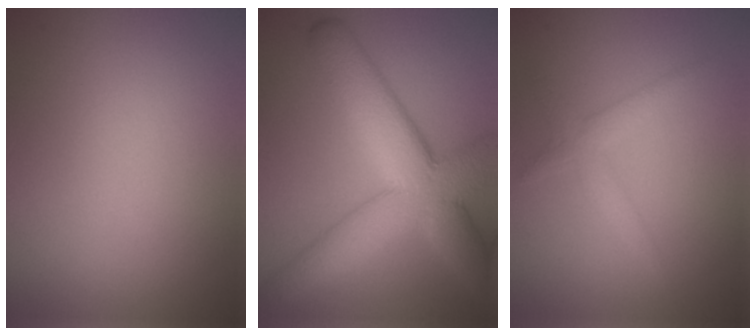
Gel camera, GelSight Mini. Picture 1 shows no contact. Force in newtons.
{"total": 9.6, "press": 9.6, "slide": 0.8}
{"total": 2.0, "press": 2.0, "slide": 0.2}